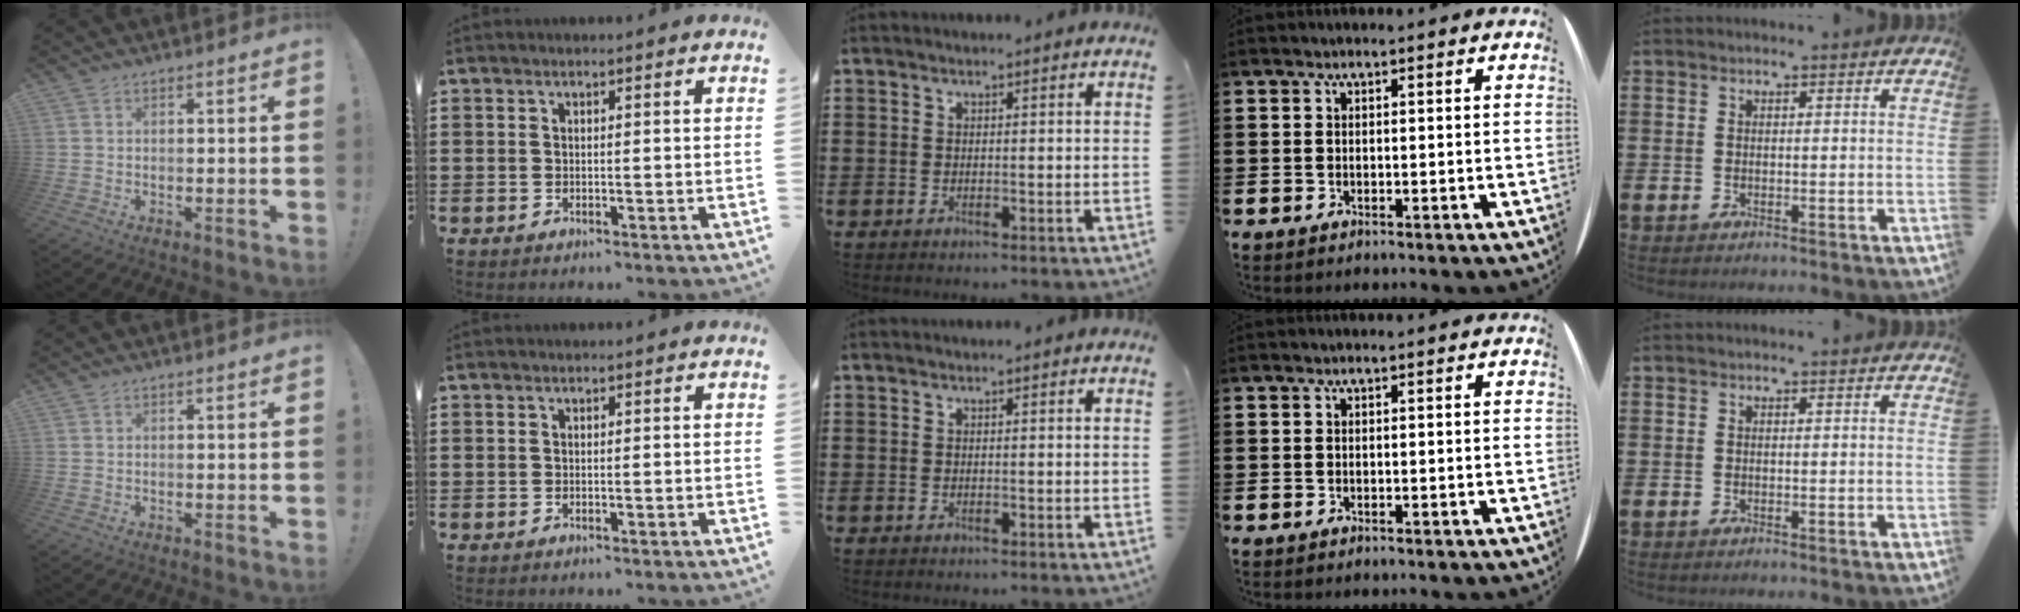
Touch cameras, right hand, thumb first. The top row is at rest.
{}